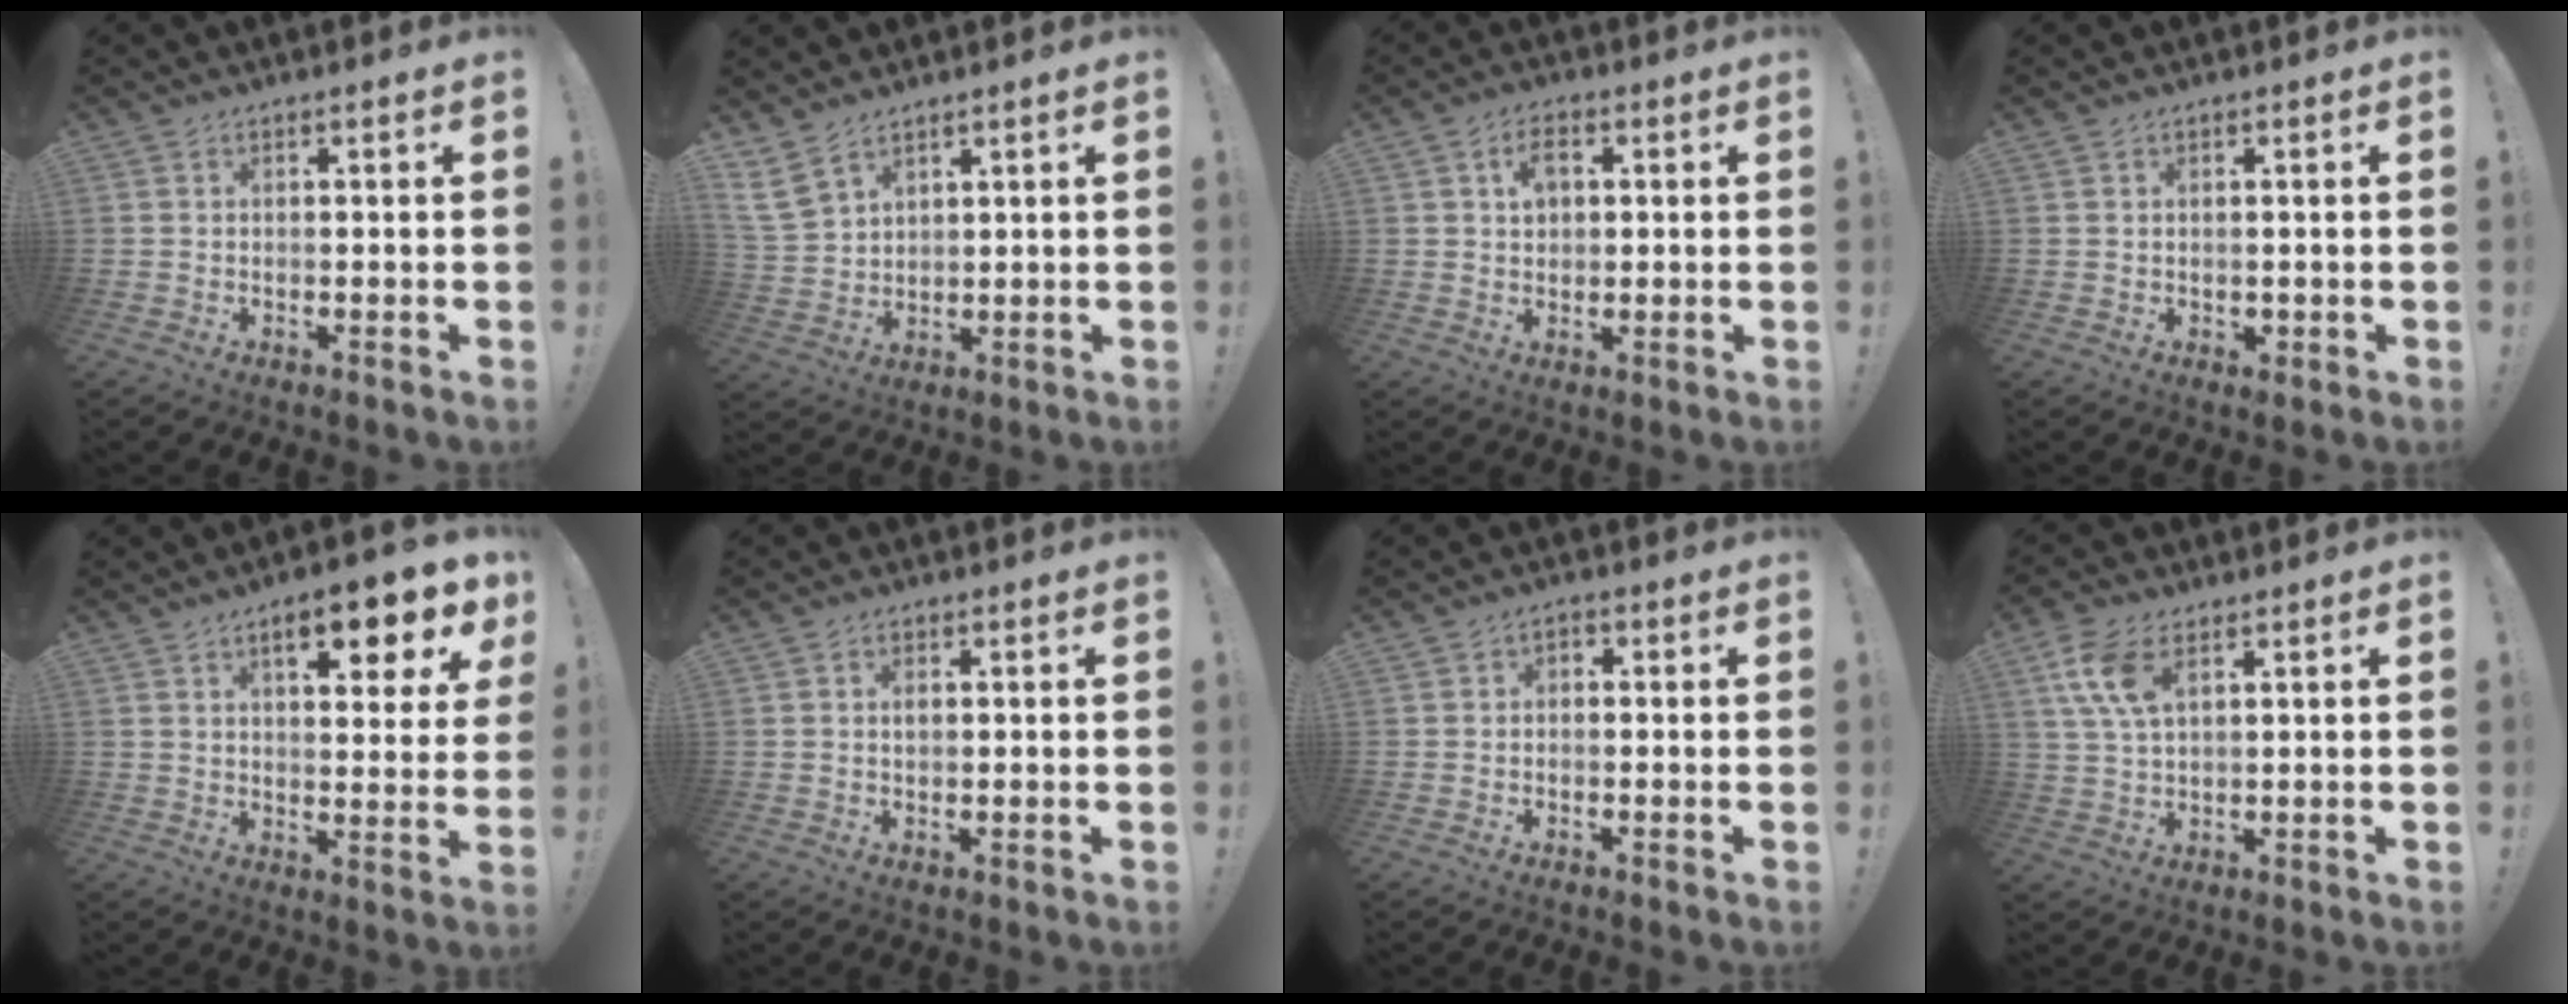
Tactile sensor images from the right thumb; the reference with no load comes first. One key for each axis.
{"total": 8.5, "fx": 6.1, "fy": 4.4, "fz": 3.9, "tx": -0.081, "ty": -0.029, "tz": 0.121}
{"total": 4.8, "fx": 1.3, "fy": 3.4, "fz": 3.1, "tx": -0.047, "ty": 0.005, "tz": 0.022}
{"total": 1.0, "fx": 0.2, "fy": 1.0, "fz": 0.4, "tx": -0.001, "ty": 0.001, "tz": 0.004}
{"total": 11.0, "fx": 5.7, "fy": 2.9, "fz": 9.0, "tx": -0.120, "ty": -0.028, "tz": 0.087}
{"total": 1.3, "fx": 0.2, "fy": 0.9, "fz": 0.8, "tx": -0.018, "ty": 0.005, "tz": 0.004}
{"total": 1.7, "fx": -1.2, "fy": 1.0, "fz": 0.7, "tx": -0.009, "ty": 0.008, "tz": -0.022}
{"total": 9.6, "fx": 4.2, "fy": 5.1, "fz": 7.0, "tx": -0.143, "ty": -0.005, "tz": 0.078}